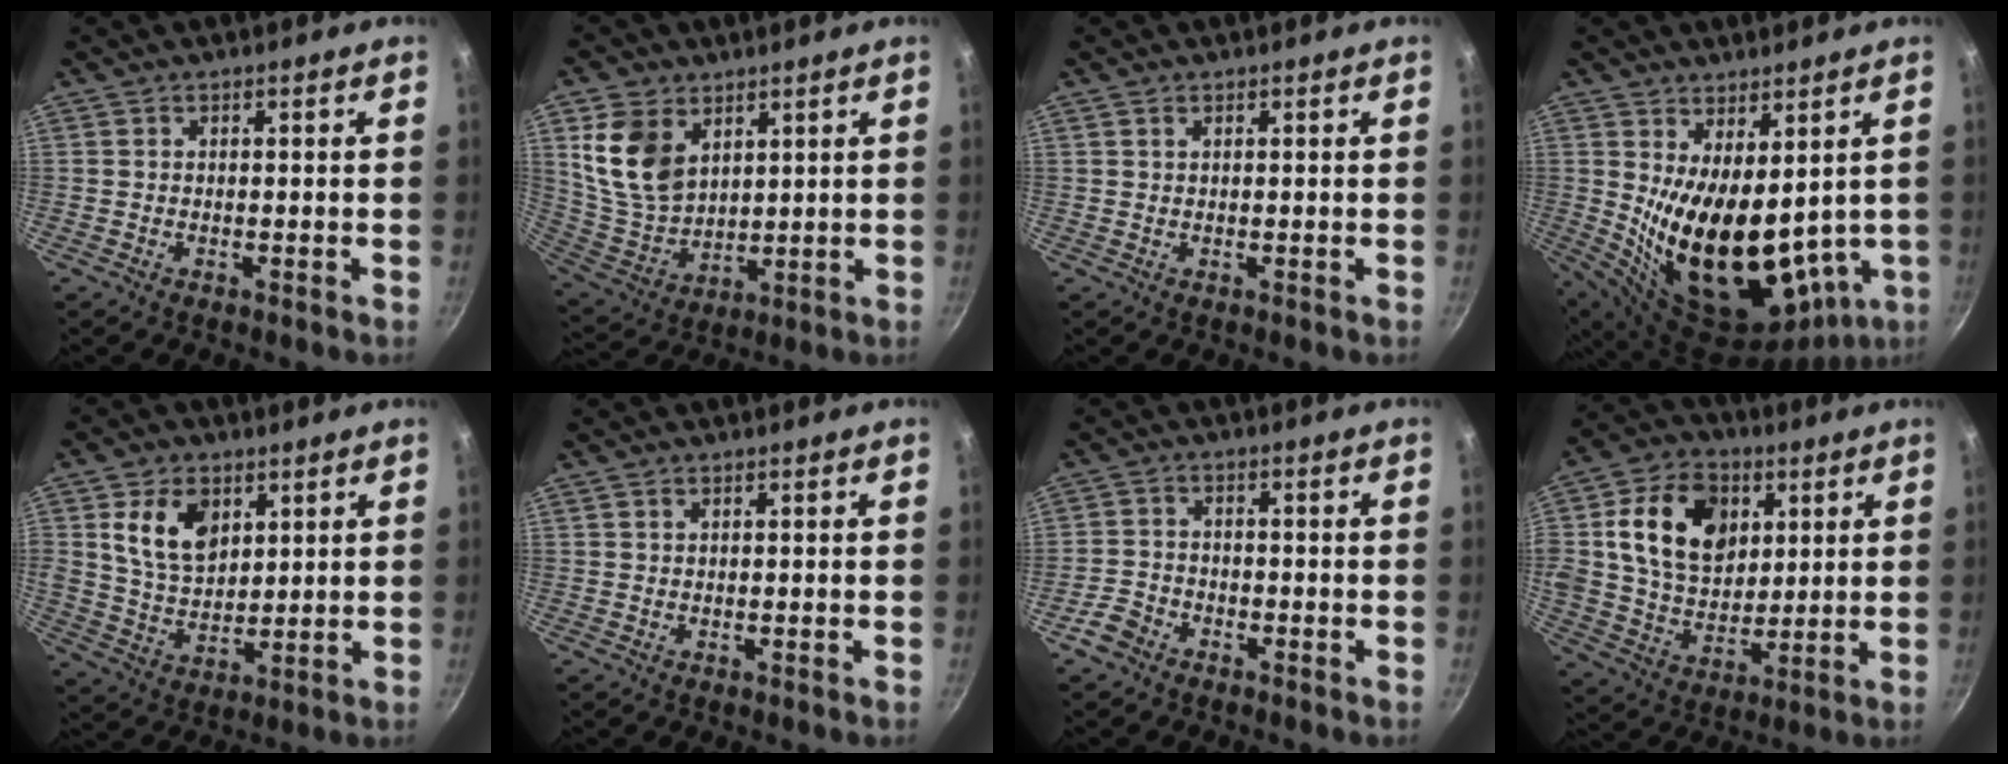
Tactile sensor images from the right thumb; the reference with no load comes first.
{"total": 12.8, "force": [5.1, 8.9, 7.7], "torque": [-0.122, -0.026, 0.119]}
{"total": 0.8, "force": [0.5, 0.4, 0.4], "torque": [-0.008, 0.001, 0.010]}
{"total": 20.7, "force": [1.9, 10.8, 17.6], "torque": [-0.269, -0.049, 0.068]}
{"total": 11.1, "force": [4.0, 7.5, 7.0], "torque": [-0.108, -0.023, 0.078]}
{"total": 0.6, "force": [0.4, 0.4, 0.3], "torque": [-0.006, 0.001, 0.008]}
{"total": 5.5, "force": [-3.0, 4.0, 2.2], "torque": [-0.039, 0.030, -0.056]}
{"total": 17.9, "force": [4.9, 13.2, 11.1], "torque": [-0.169, -0.006, 0.084]}